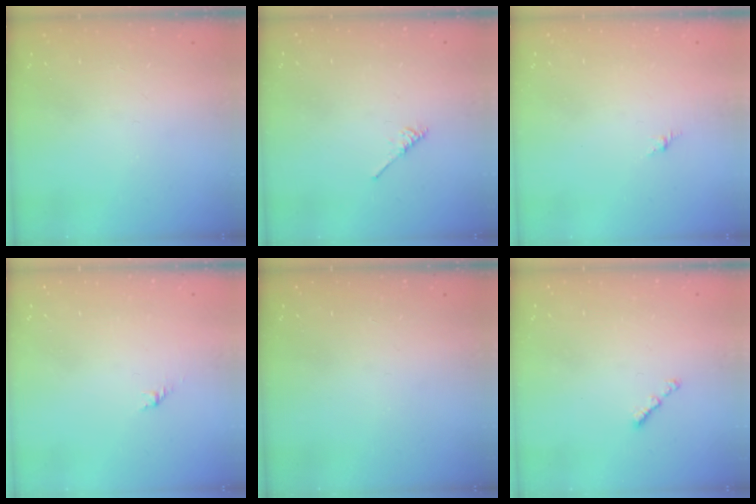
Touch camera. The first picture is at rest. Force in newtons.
{"total": 2.1, "press": 2.1, "slide": 0.4}
{"total": 0.0}
{"total": 1.7, "press": 1.6, "slide": 0.7}
{"total": 0.0}
{"total": 1.1, "press": 1.0, "slide": 0.4}